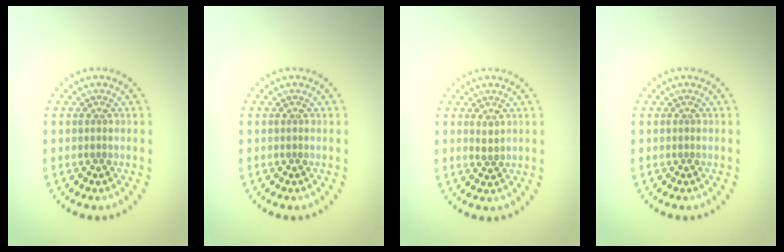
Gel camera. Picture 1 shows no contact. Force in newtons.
{"total": 0.0}
{"total": 0.9, "press": 0.8, "slide": 0.4}
{"total": 0.0}